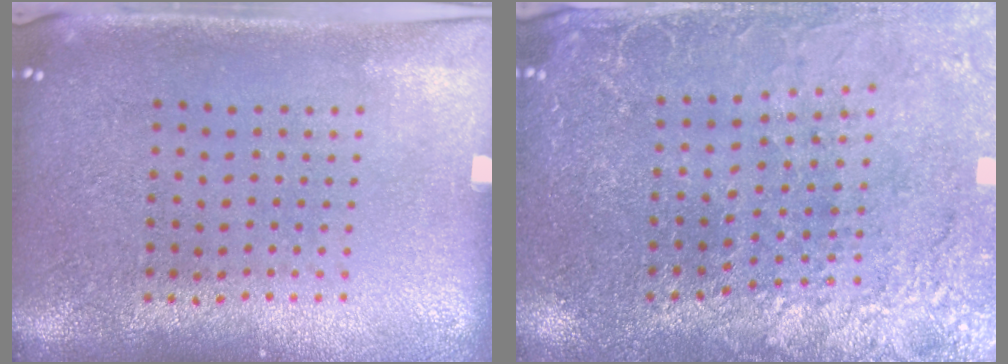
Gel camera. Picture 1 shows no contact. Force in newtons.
{"total": 2.9, "press": 2.8, "slide": 0.4}